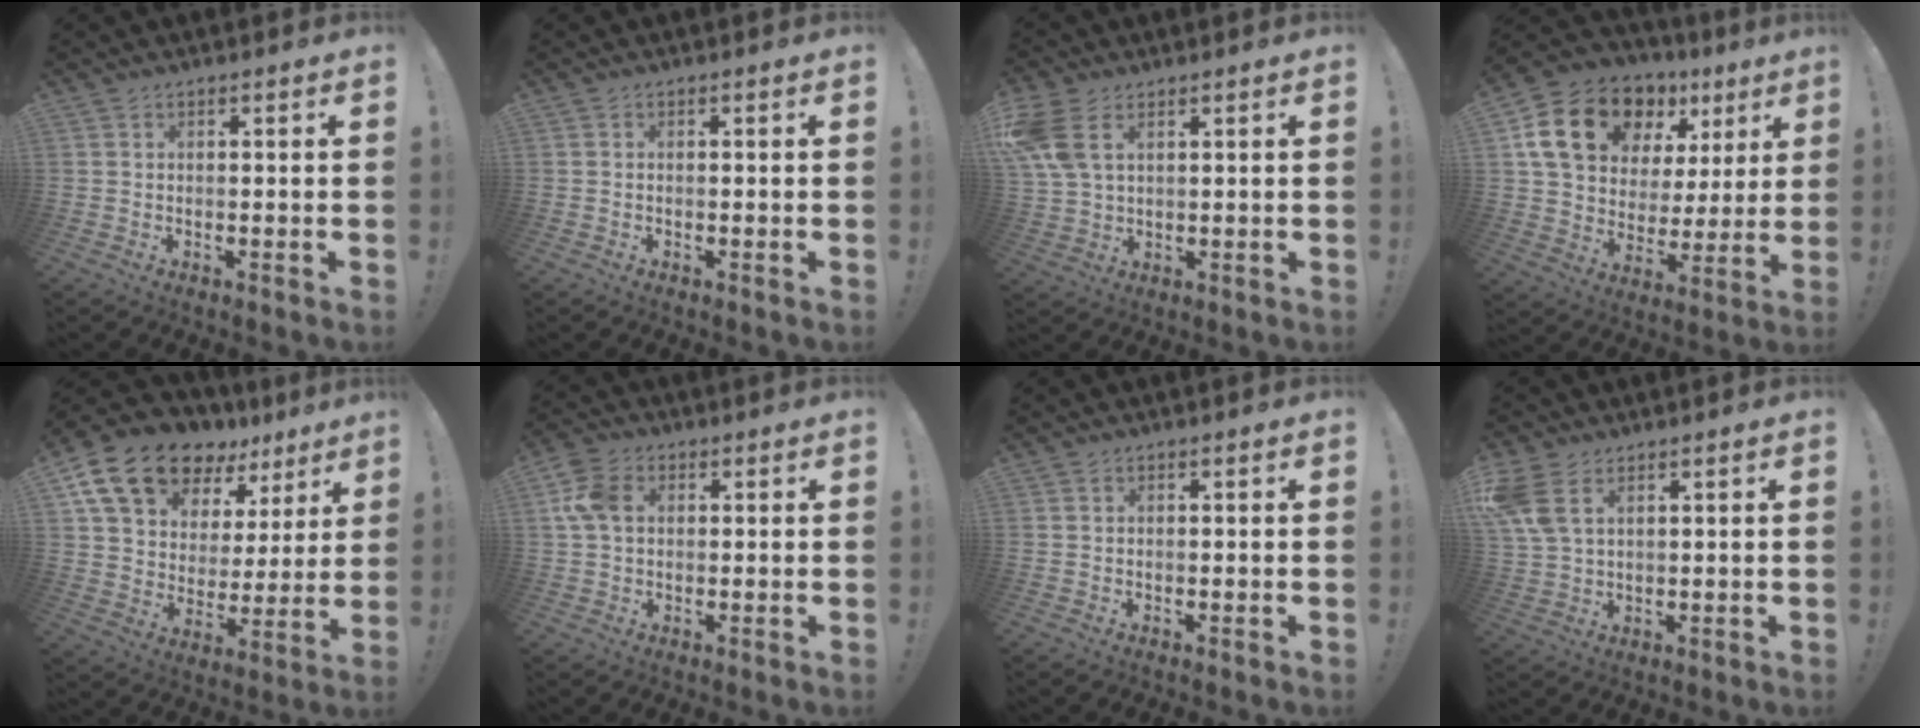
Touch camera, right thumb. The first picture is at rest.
{"total": 0.0}
{"total": 10.0, "force": [4.1, 6.2, 6.7], "torque": [-0.139, -0.008, 0.082]}
{"total": 19.8, "force": [10.5, 12.7, 11.0], "torque": [-0.184, -0.044, 0.203]}
{"total": 18.3, "force": [12.9, 9.9, 8.3], "torque": [-0.148, -0.082, 0.241]}
{"total": 8.9, "force": [1.5, 6.4, 6.0], "torque": [-0.121, 0.013, 0.030]}
{"total": 0.0}
{"total": 8.2, "force": [3.9, 4.7, 5.5], "torque": [-0.111, -0.010, 0.078]}